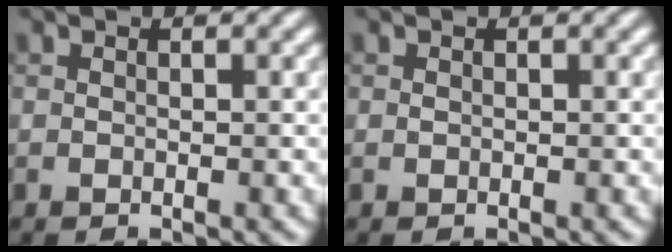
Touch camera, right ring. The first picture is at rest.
{"total": 0.0}